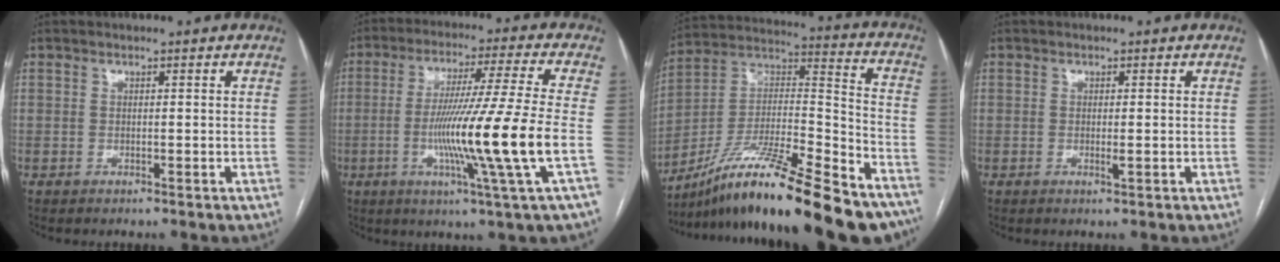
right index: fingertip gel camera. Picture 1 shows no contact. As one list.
[{"total": 16.0, "force": [-3.8, -2.7, 15.3], "torque": [-0.282, -0.022, -0.072]}, {"total": 28.7, "force": [-23.4, 3.2, 16.2], "torque": [-0.218, 0.007, -0.374]}, {"total": 0.8, "force": [-0.2, 0.0, 0.8], "torque": [-0.013, -0.003, -0.001]}]